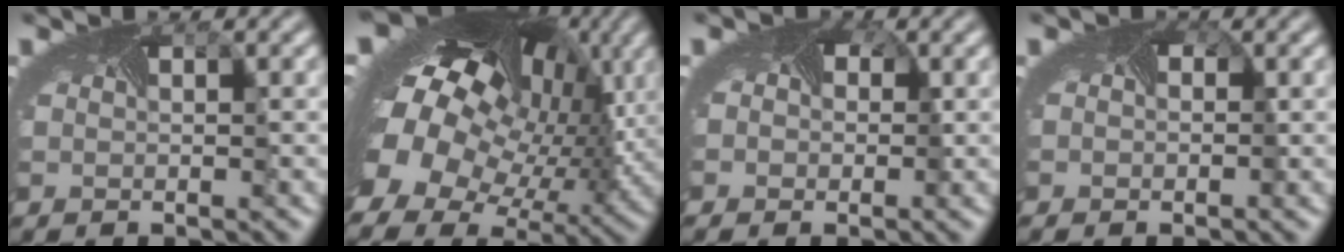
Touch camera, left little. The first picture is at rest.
{"total": 17.7, "force": [1.2, 12.9, 12.2], "torque": [-0.239, -0.013, 0.023]}
{"total": 2.6, "force": [0.6, 2.0, 1.6], "torque": [-0.041, -0.003, 0.016]}
{"total": 0.6, "force": [0.1, 0.3, 0.5], "torque": [-0.022, -0.005, 0.009]}